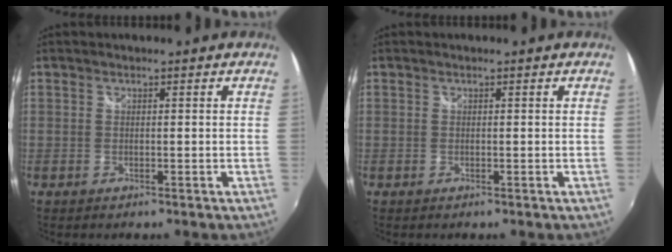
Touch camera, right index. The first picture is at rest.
{"total": 0.0}